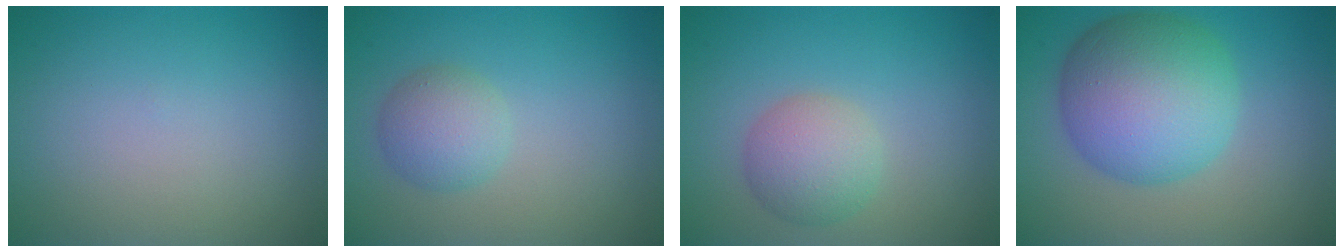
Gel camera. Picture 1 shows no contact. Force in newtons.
{"total": 2.9, "press": 2.9, "slide": 0.0}
{"total": 3.5, "press": 3.5, "slide": 0.1}
{"total": 9.8, "press": 9.8, "slide": 0.1}